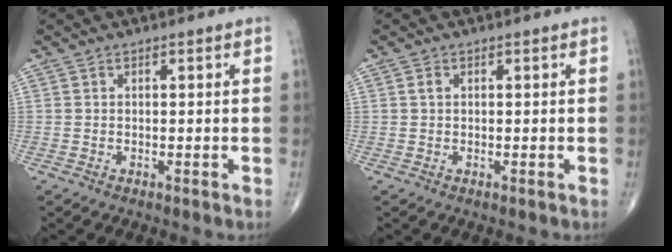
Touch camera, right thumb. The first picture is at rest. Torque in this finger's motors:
{"motor_torque": [-0.26, 0.09, 0.20, 0.05, 0.00]}